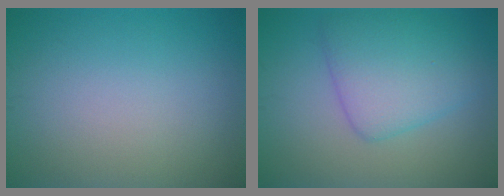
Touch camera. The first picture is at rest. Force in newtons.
{"total": 5.4, "press": 5.4, "slide": 0.1}